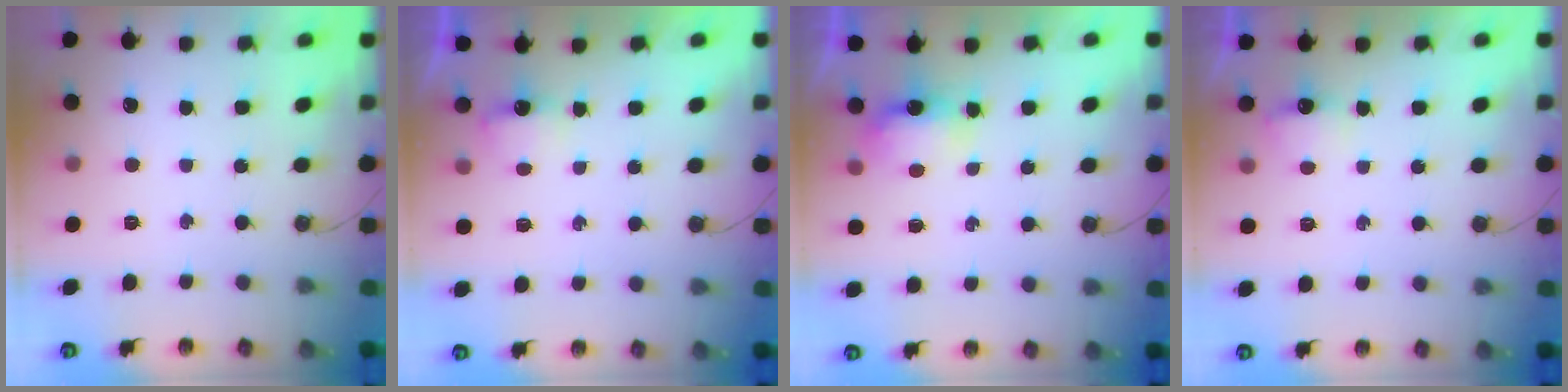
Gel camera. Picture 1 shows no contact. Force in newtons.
{"total": 3.3, "press": 3.2, "slide": 0.6}
{"total": 5.0, "press": 5.0, "slide": 0.6}
{"total": 3.9, "press": 3.8, "slide": 0.6}